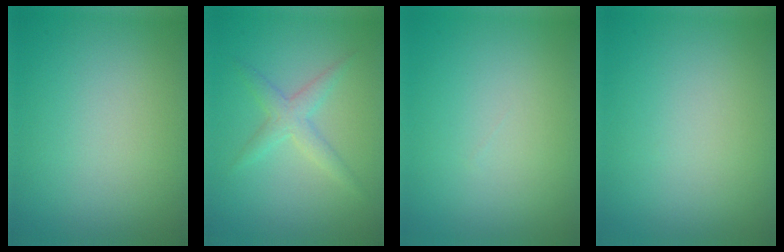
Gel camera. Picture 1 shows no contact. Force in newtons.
{"total": 2.2, "press": 2.2, "slide": 0.1}
{"total": 0.0}
{"total": 0.0}